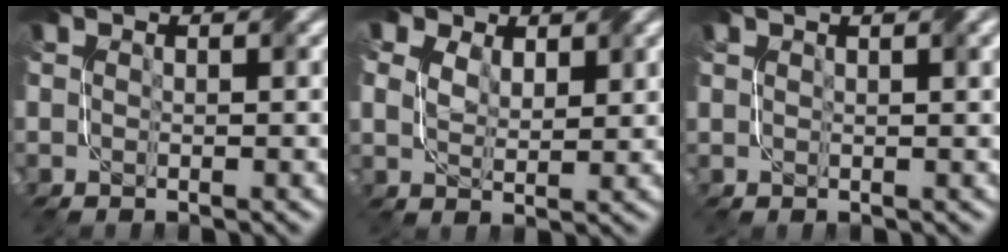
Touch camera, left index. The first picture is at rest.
{"total": 7.5, "force": [4.2, 5.0, 3.7], "torque": [-0.101, 0.027, 0.061]}
{"total": 4.9, "force": [2.7, 2.0, 3.6], "torque": [-0.032, 0.026, 0.013]}